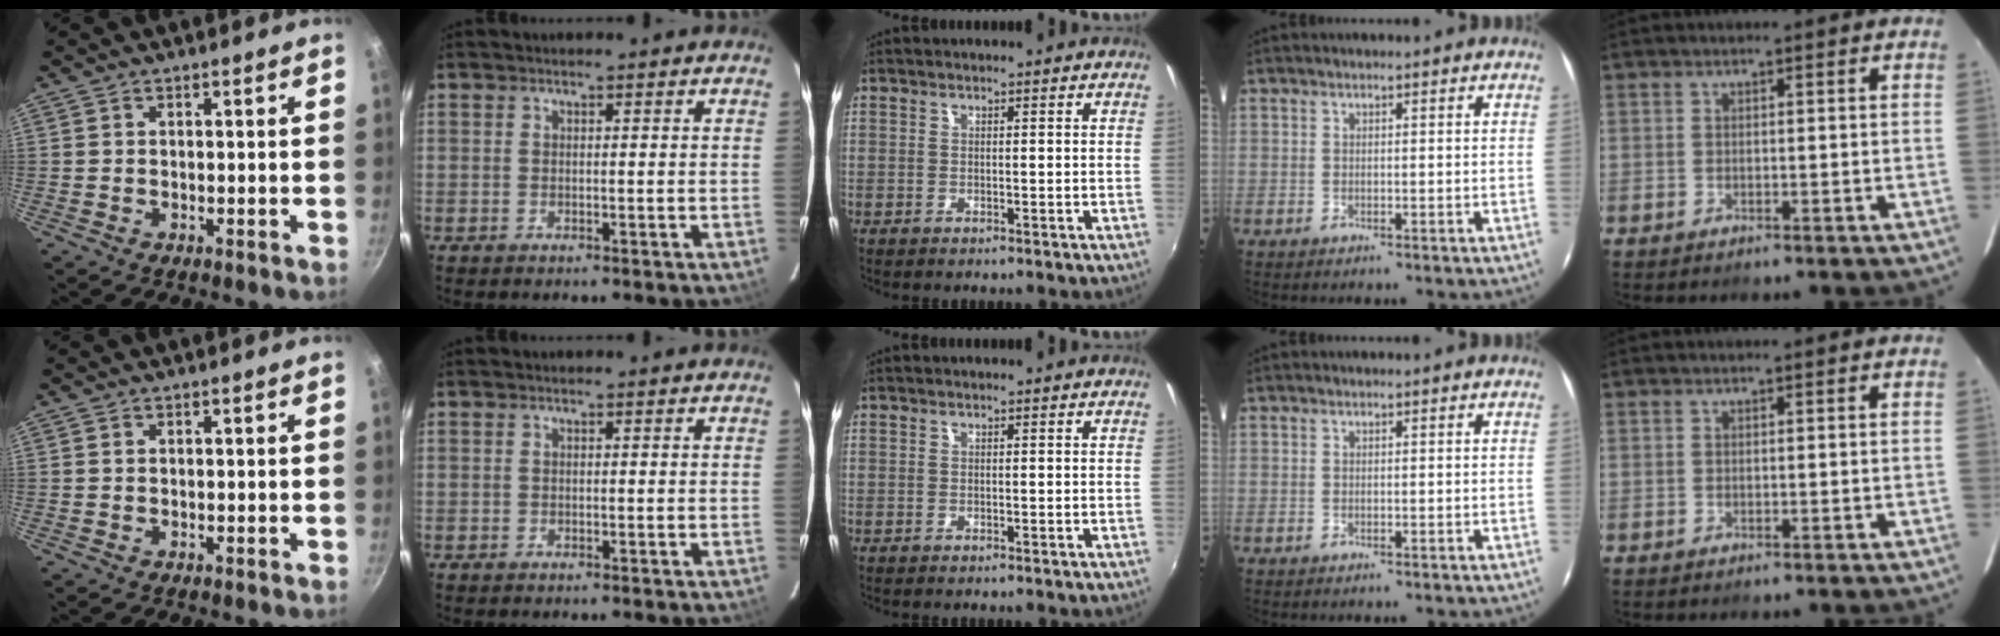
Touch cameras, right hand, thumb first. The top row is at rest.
{}